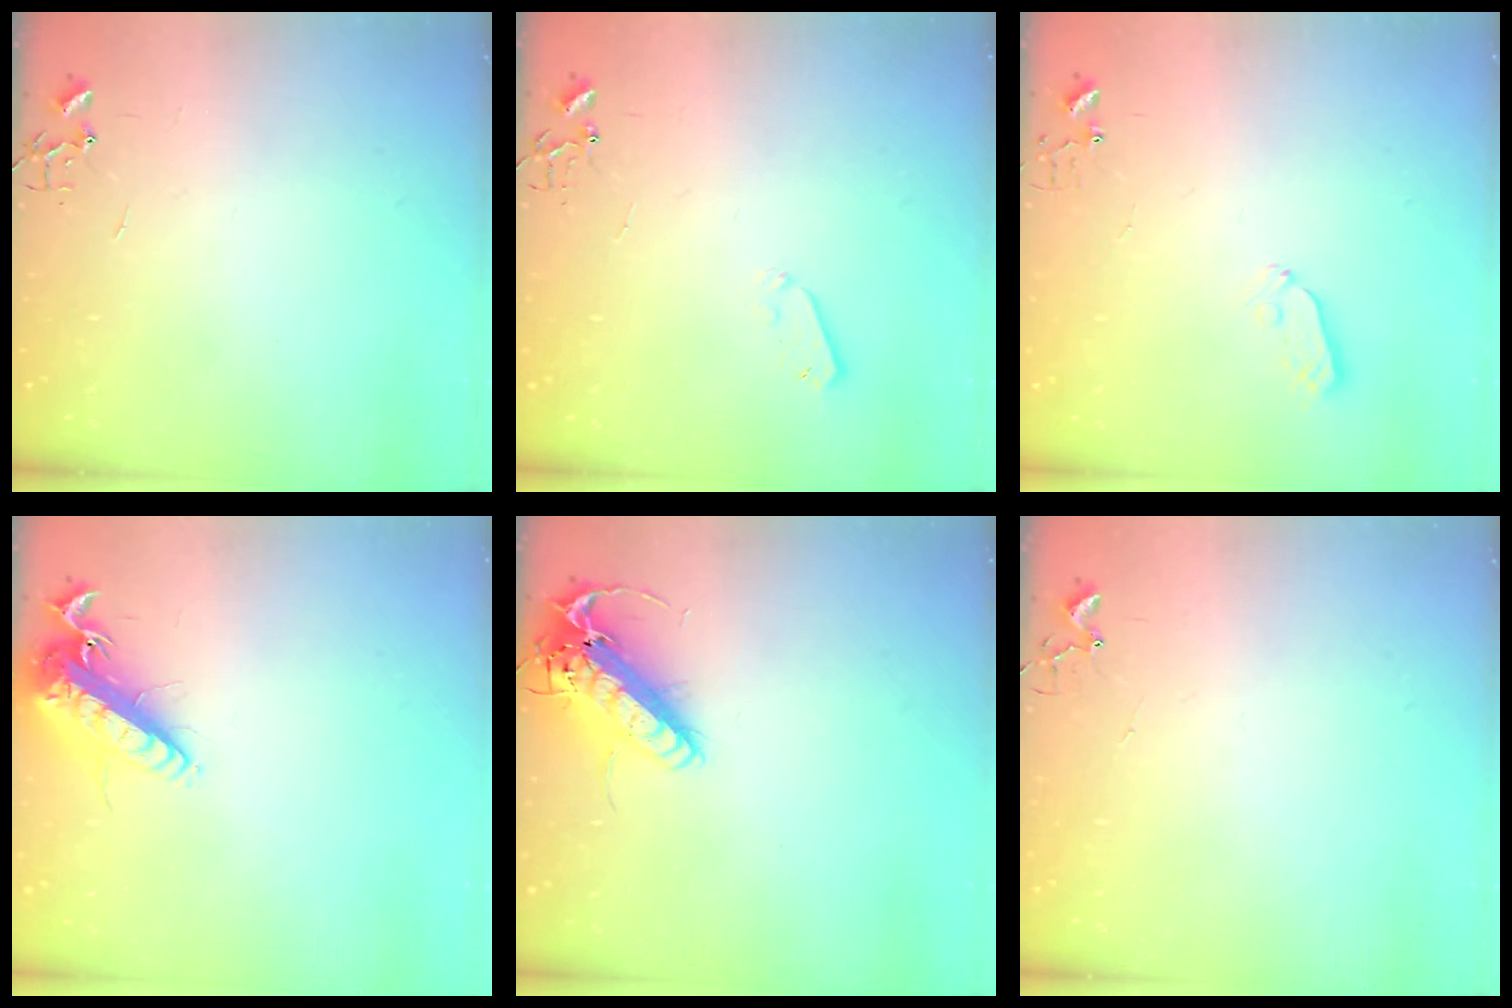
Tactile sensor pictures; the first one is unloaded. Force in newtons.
{"total": 4.0, "press": 3.9, "slide": 0.8}
{"total": 3.9, "press": 3.8, "slide": 0.6}
{"total": 15.9, "press": 15.5, "slide": 3.3}
{"total": 16.2, "press": 15.9, "slide": 3.2}
{"total": 5.1, "press": 5.1, "slide": 0.3}